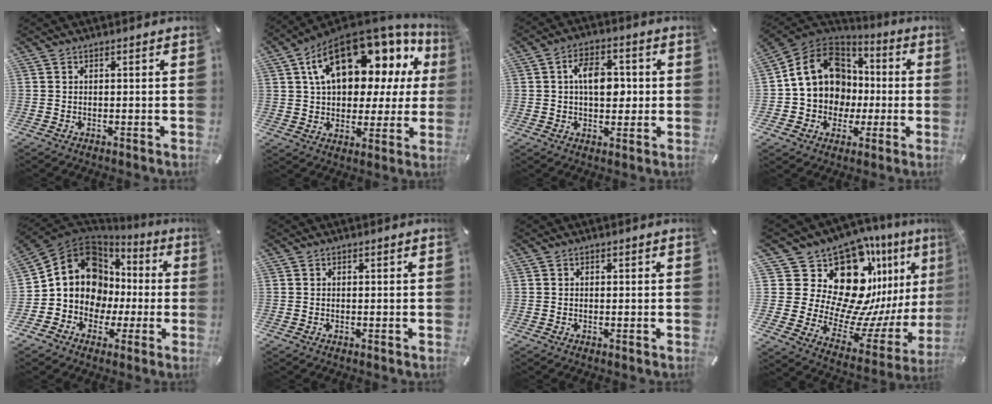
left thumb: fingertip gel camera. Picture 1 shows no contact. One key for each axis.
{"total": 18.7, "fx": 9.2, "fy": 10.7, "fz": 12.2, "tx": -0.202, "ty": -0.056, "tz": 0.158}
{"total": 8.4, "fx": 0.7, "fy": 5.3, "fz": 6.4, "tx": -0.097, "ty": 0.009, "tz": 0.011}
{"total": 16.7, "fx": 1.1, "fy": 14.9, "fz": 7.5, "tx": -0.150, "ty": 0.005, "tz": 0.031}
{"total": 13.8, "fx": 0.6, "fy": 12.6, "fz": 5.6, "tx": -0.118, "ty": -0.014, "tz": 0.014}
{"total": 0.0}
{"total": 0.0}
{"total": 23.2, "fx": 13.3, "fy": 13.3, "fz": 13.5, "tx": -0.218, "ty": -0.158, "tz": 0.261}